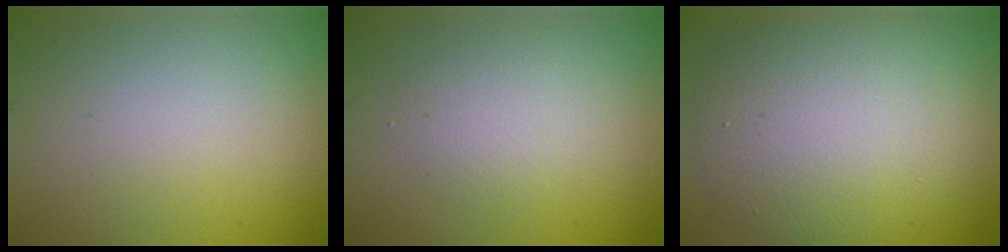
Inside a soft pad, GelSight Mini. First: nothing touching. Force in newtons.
{"total": 2.2, "press": 2.2, "slide": 0.2}
{"total": 8.8, "press": 8.8, "slide": 0.5}